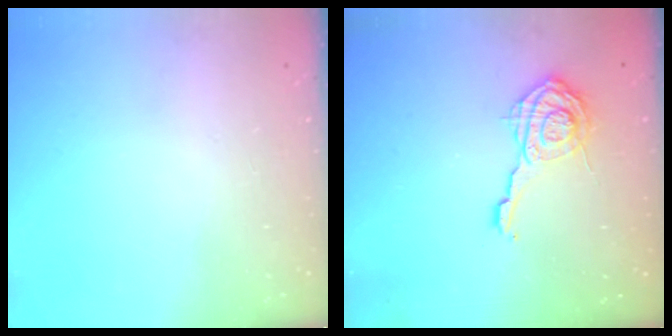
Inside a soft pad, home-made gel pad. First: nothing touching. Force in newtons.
{"total": 11.2, "press": 11.2, "slide": 1.3}